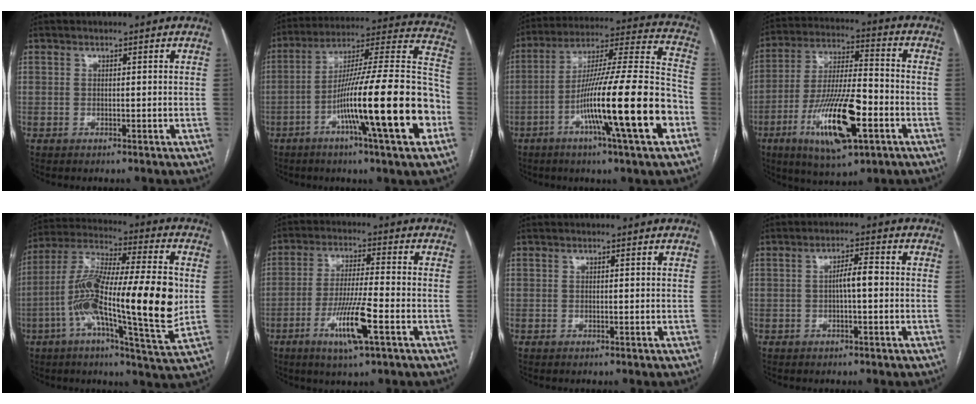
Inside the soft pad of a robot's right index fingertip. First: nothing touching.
{"total": 23.9, "force": [-8.1, 0.6, 22.5], "torque": [-0.325, -0.007, -0.138]}
{"total": 21.9, "force": [-7.8, 0.1, 20.5], "torque": [-0.325, -0.014, -0.136]}
{"total": 17.0, "force": [-6.4, 3.9, 15.2], "torque": [-0.295, -0.013, -0.106]}
{"total": 22.4, "force": [-2.3, 2.5, 22.2], "torque": [-0.378, 0.007, -0.044]}
{"total": 9.7, "force": [-4.0, 0.2, 8.8], "torque": [-0.170, -0.014, -0.073]}
{"total": 0.0}
{"total": 3.4, "force": [-0.3, 0.6, 3.4], "torque": [-0.056, 0.008, -0.004]}